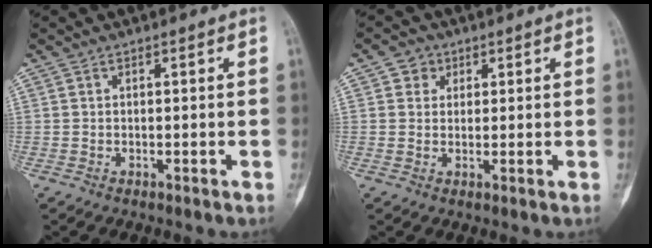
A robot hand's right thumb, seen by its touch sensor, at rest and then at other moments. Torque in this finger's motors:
{"motor_torque": [0.00, 0.31, -0.02, -0.08, 0.01]}